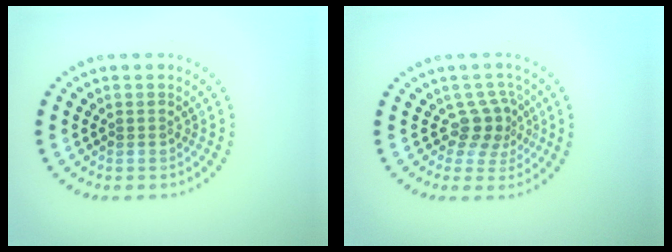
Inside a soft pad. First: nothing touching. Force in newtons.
{"total": 2.7, "press": 1.9, "slide": 1.9}